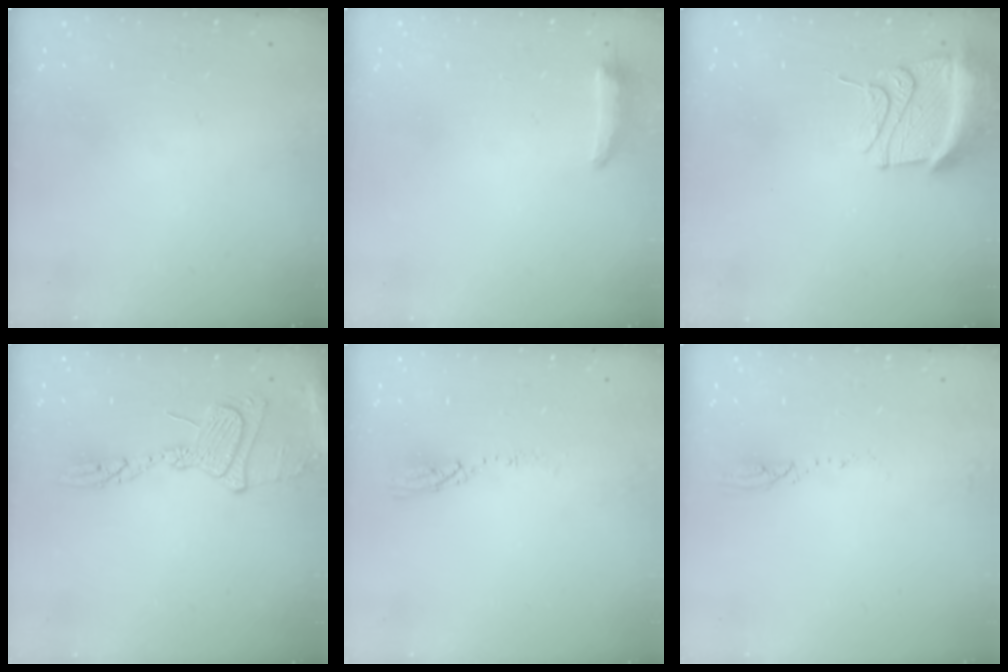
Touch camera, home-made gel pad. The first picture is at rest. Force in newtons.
{"total": 5.8, "press": 5.8, "slide": 1.0}
{"total": 12.3, "press": 11.9, "slide": 2.9}
{"total": 15.1, "press": 15.0, "slide": 1.3}
{"total": 3.7, "press": 3.7, "slide": 0.2}
{"total": 2.5, "press": 2.4, "slide": 0.3}